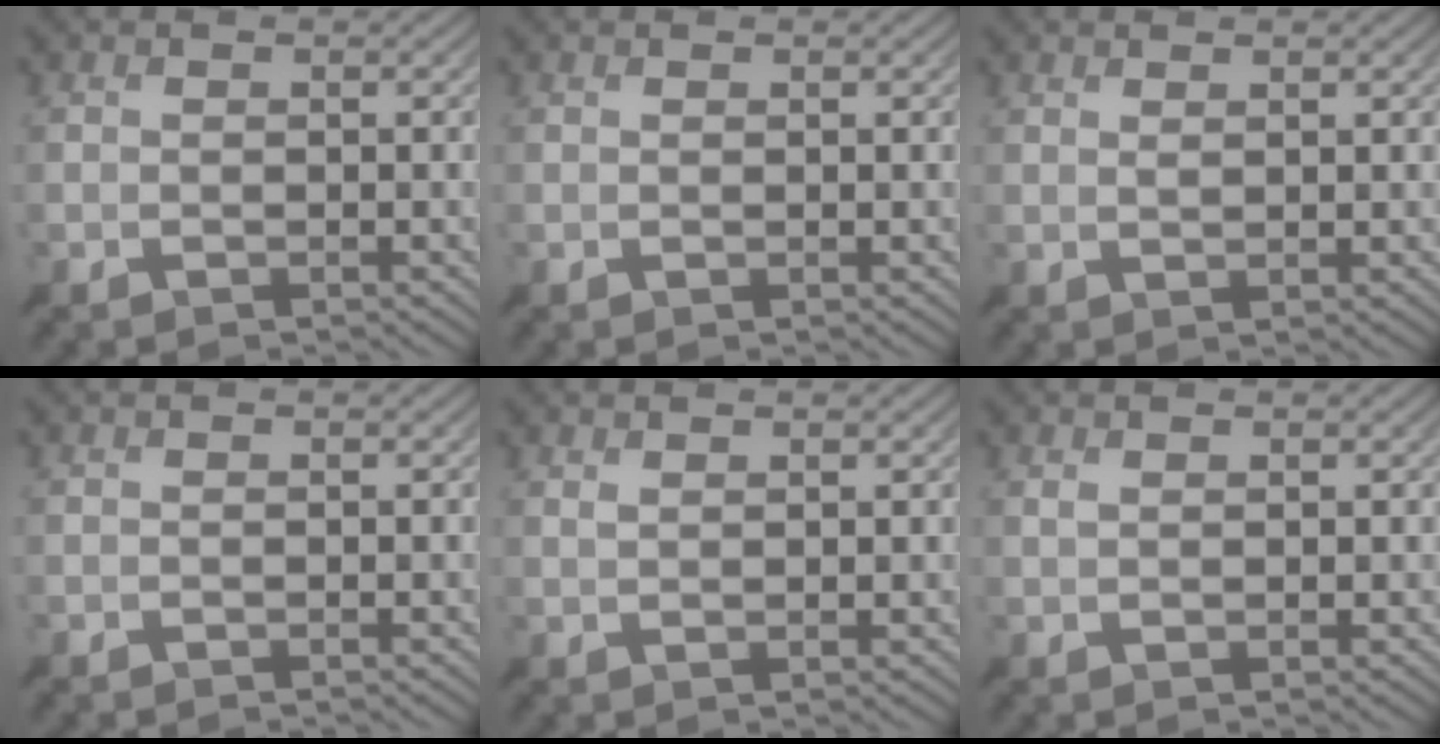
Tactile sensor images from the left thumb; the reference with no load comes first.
{"total": 0.9, "force": [0.8, -0.4, 0.1], "torque": [0.005, 0.004, 0.013]}
{"total": 3.3, "force": [3.3, -0.5, 0.6], "torque": [-0.002, 0.010, 0.052]}
{"total": 0.0}
{"total": 3.1, "force": [3.0, -0.6, 0.6], "torque": [-0.004, 0.010, 0.049]}
{"total": 2.4, "force": [2.3, -0.5, 0.6], "torque": [-0.004, 0.008, 0.040]}